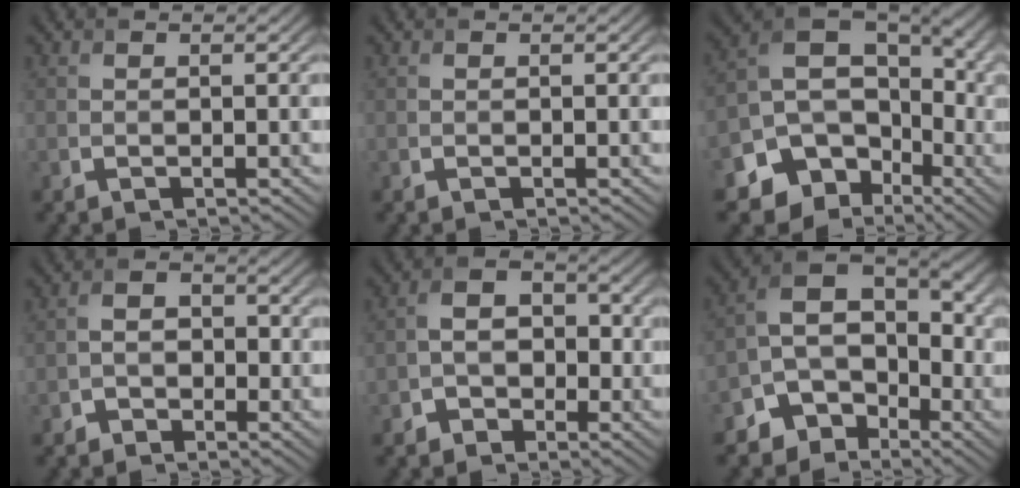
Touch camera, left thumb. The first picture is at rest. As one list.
[{"total": 0.0}, {"total": 15.5, "force": [-6.0, 12.1, 7.7], "torque": [-0.165, -0.035, -0.090]}, {"total": 3.2, "force": [-1.4, 2.6, 1.3], "torque": [-0.008, 0.007, -0.038]}, {"total": 4.8, "force": [-1.7, 3.8, 2.3], "torque": [-0.022, 0.006, -0.043]}, {"total": 9.6, "force": [-4.8, 7.1, 4.3], "torque": [-0.084, -0.008, -0.096]}]